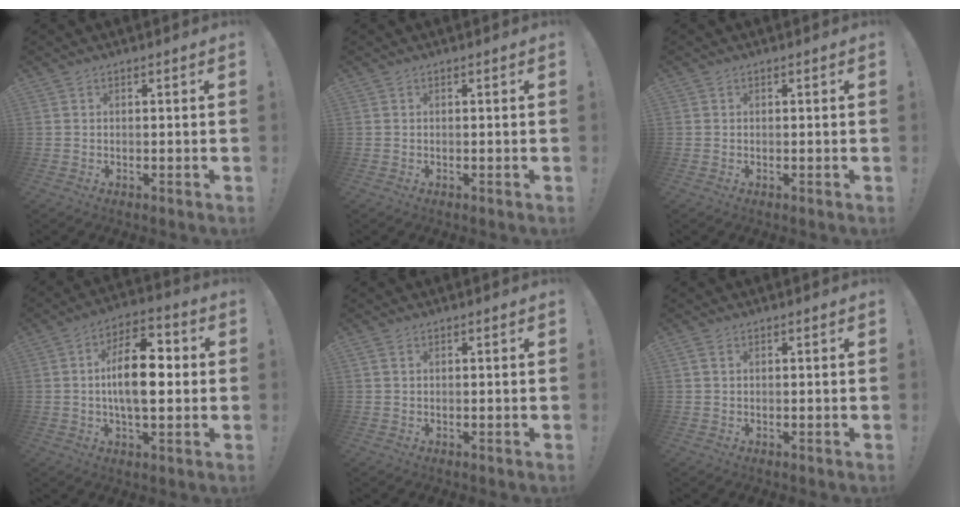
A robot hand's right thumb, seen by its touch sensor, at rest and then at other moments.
{"total": 0.0}
{"total": 0.0}
{"total": 15.0, "force": [0.0, 7.4, 13.1], "torque": [-0.215, 0.008, -0.006]}
{"total": 1.3, "force": [0.6, 0.8, 0.8], "torque": [-0.021, 0.005, 0.014]}
{"total": 1.7, "force": [0.7, 1.1, 1.1], "torque": [-0.019, 0.002, 0.012]}